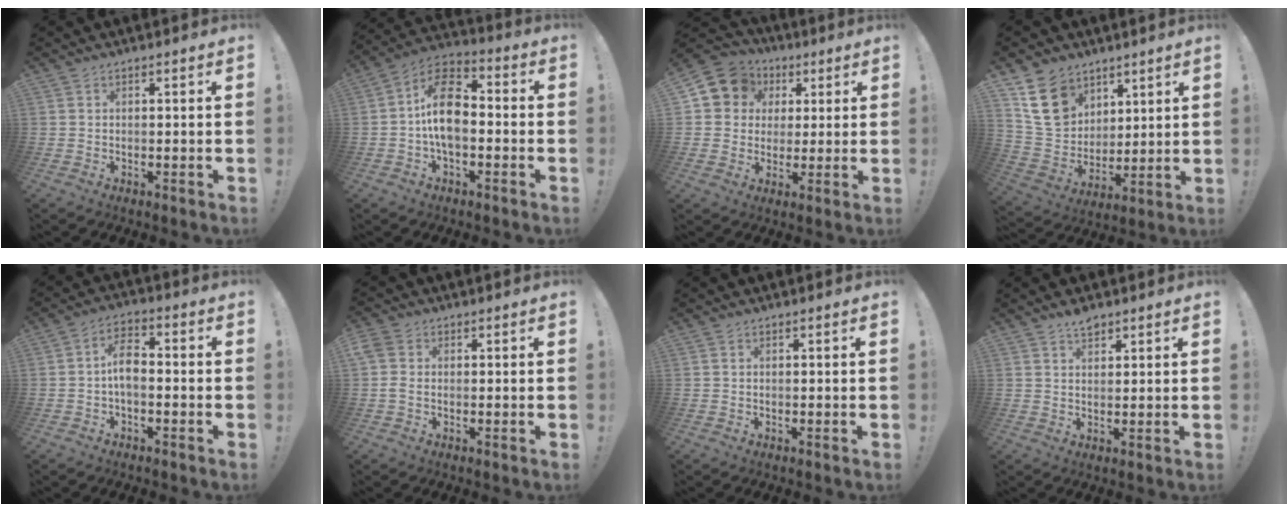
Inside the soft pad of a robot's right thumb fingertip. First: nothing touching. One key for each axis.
{"total": 13.7, "fx": -1.1, "fy": 8.7, "fz": 10.5, "tx": -0.185, "ty": 0.021, "tz": -0.019}
{"total": 9.8, "fx": 3.0, "fy": 8.9, "fz": 2.8, "tx": -0.039, "ty": -0.011, "tz": 0.062}
{"total": 15.2, "fx": 8.1, "fy": 11.4, "fz": 5.9, "tx": -0.089, "ty": -0.047, "tz": 0.165}
{"total": 7.2, "fx": -0.8, "fy": 4.0, "fz": 6.0, "tx": -0.116, "ty": 0.008, "tz": -0.013}
{"total": 3.4, "fx": 0.1, "fy": 2.4, "fz": 2.4, "tx": -0.050, "ty": 0.004, "tz": 0.003}
{"total": 0.0}
{"total": 3.4, "fx": 2.8, "fy": 1.4, "fz": 1.3, "tx": -0.013, "ty": -0.016, "tz": 0.049}